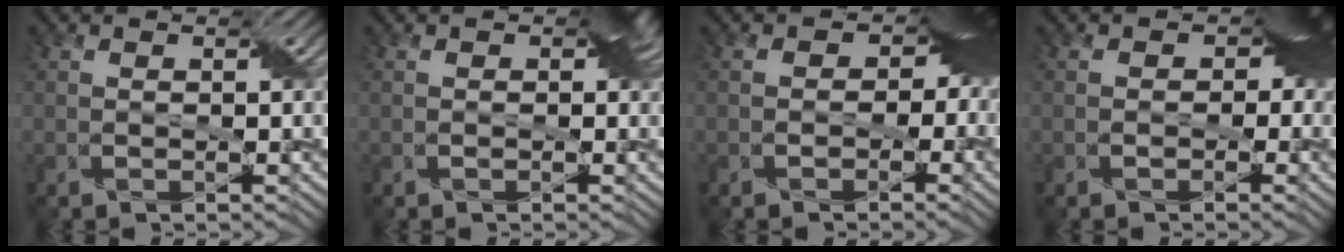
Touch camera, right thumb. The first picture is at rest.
{"total": 2.4, "force": [0.3, 1.6, 1.8], "torque": [-0.021, 0.000, 0.002]}
{"total": 6.4, "force": [-0.4, 5.2, 3.8], "torque": [-0.006, 0.012, -0.029]}
{"total": 5.6, "force": [0.1, 4.4, 3.5], "torque": [-0.001, 0.010, -0.017]}